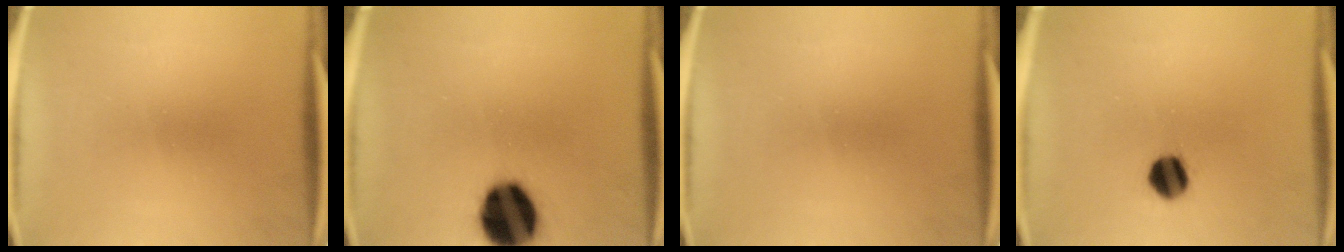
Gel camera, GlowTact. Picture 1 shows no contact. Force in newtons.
{"total": 17.3}
{"total": 0.0}
{"total": 6.7}